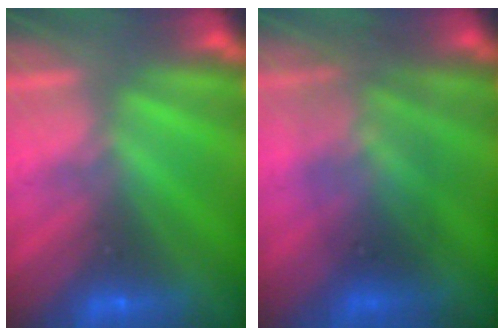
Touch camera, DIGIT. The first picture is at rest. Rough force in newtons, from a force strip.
{"total": 1.6}